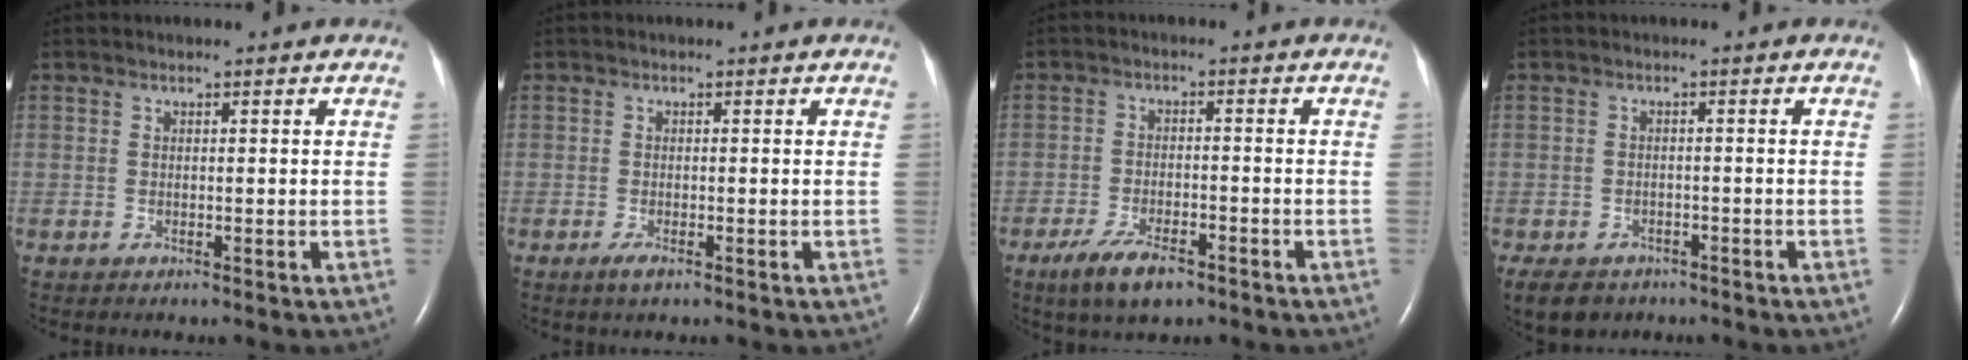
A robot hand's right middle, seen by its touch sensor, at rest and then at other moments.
{"total": 1.5, "force": [-0.9, 0.3, 1.2], "torque": [-0.031, -0.005, -0.017]}
{"total": 6.6, "force": [-4.5, 2.2, 4.4], "torque": [-0.093, -0.009, -0.075]}
{"total": 9.9, "force": [-6.6, 6.6, 3.4], "torque": [-0.089, -0.016, -0.086]}